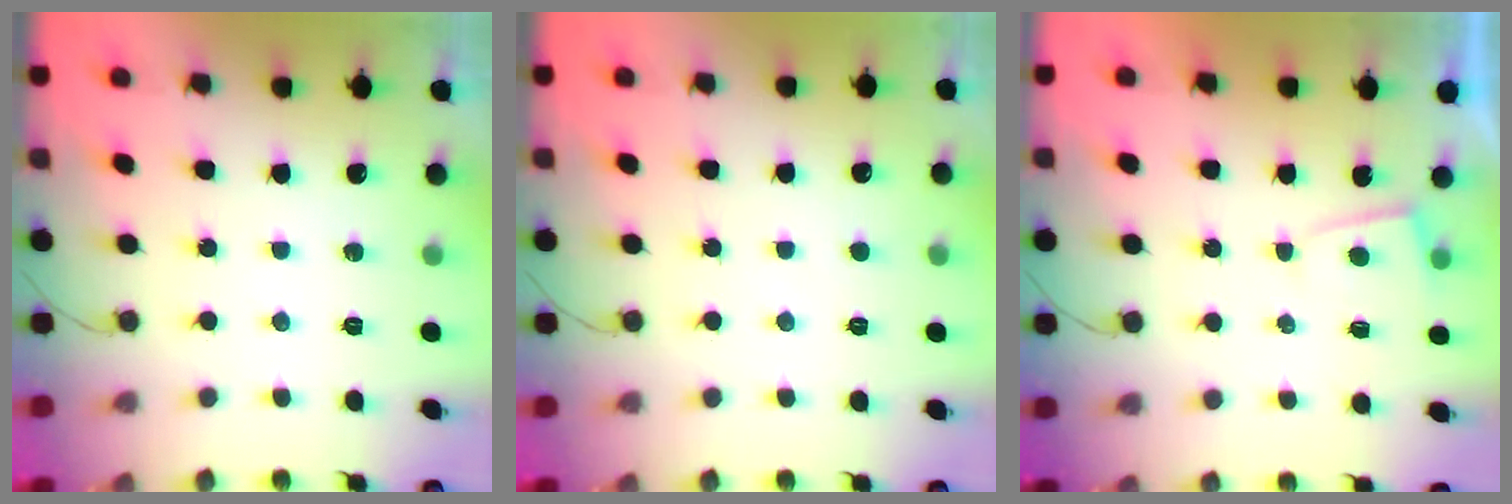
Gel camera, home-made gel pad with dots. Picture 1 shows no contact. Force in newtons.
{"total": 2.5, "press": 2.4, "slide": 0.3}
{"total": 2.3, "press": 2.3, "slide": 0.3}